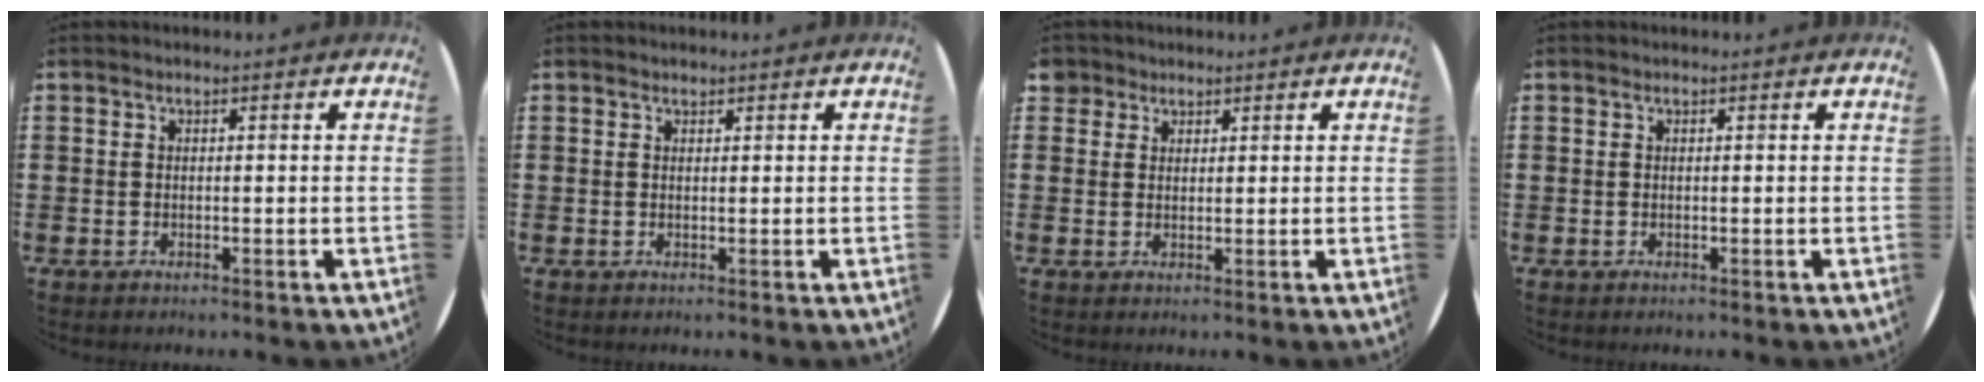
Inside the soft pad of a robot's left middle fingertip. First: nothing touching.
{"total": 0.5, "force": [0.5, 0.2, 0.0], "torque": [0.000, 0.003, 0.010]}
{"total": 2.2, "force": [1.7, 1.3, 0.0], "torque": [0.002, 0.002, 0.034]}
{"total": 0.0}